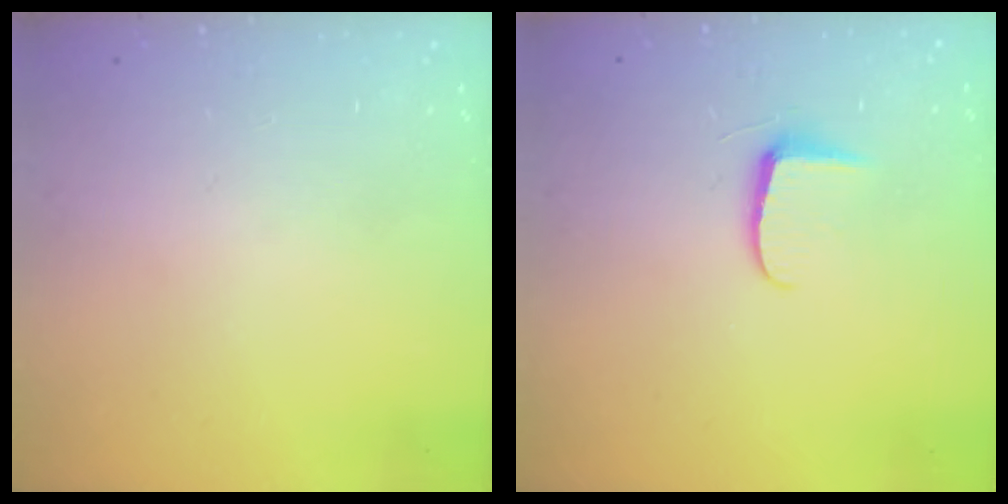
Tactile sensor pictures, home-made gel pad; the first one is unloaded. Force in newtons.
{"total": 5.6, "press": 5.6, "slide": 0.7}